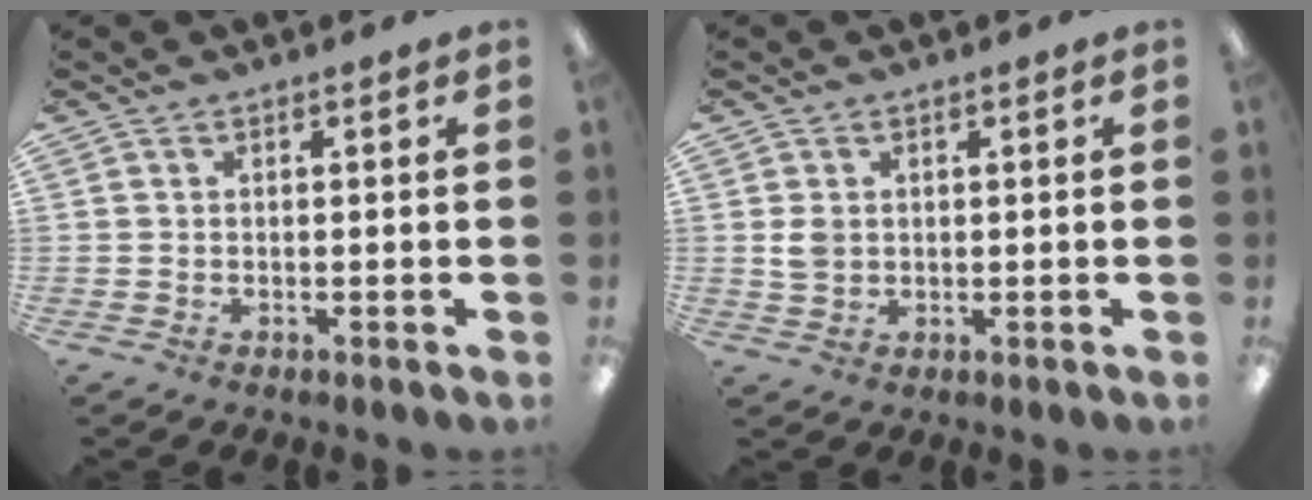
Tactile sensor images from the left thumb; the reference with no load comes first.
{"total": 2.9, "force": [0.9, 2.4, 1.5], "torque": [-0.023, 0.000, 0.014]}